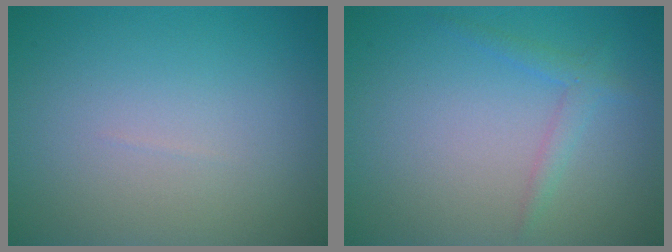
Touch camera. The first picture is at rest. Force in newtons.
{"total": 1.5, "press": 1.5, "slide": 0.1}